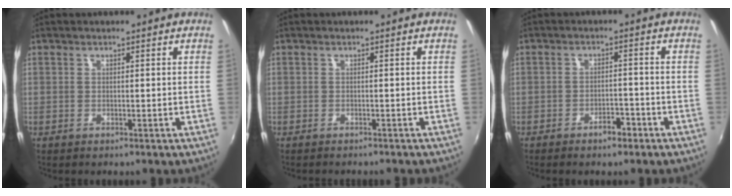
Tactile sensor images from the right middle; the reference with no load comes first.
{"total": 1.8, "force": [-1.7, 0.3, 0.6], "torque": [-0.021, -0.012, -0.026]}
{"total": 3.4, "force": [-2.5, 1.3, 1.8], "torque": [-0.037, 0.003, -0.034]}